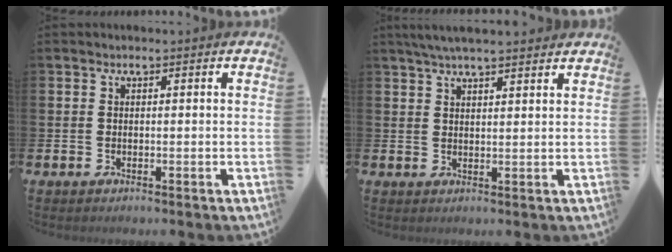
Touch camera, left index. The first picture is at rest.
{"total": 4.1, "force": [3.7, 0.4, 1.7], "torque": [-0.041, -0.005, 0.068]}